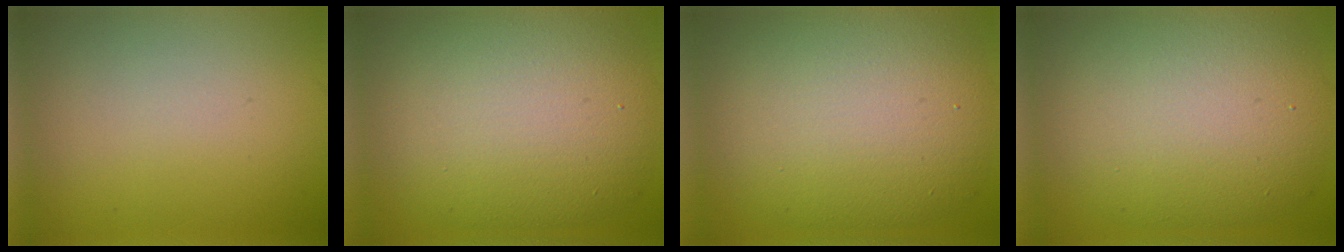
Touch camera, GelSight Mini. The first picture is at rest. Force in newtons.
{"total": 10.9, "press": 10.9, "slide": 0.6}
{"total": 10.9, "press": 10.9, "slide": 0.6}
{"total": 10.2, "press": 10.2, "slide": 1.0}